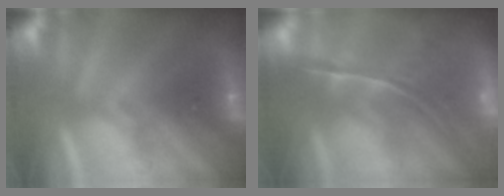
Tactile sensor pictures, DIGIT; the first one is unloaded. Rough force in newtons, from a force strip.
{"total": 5.5}